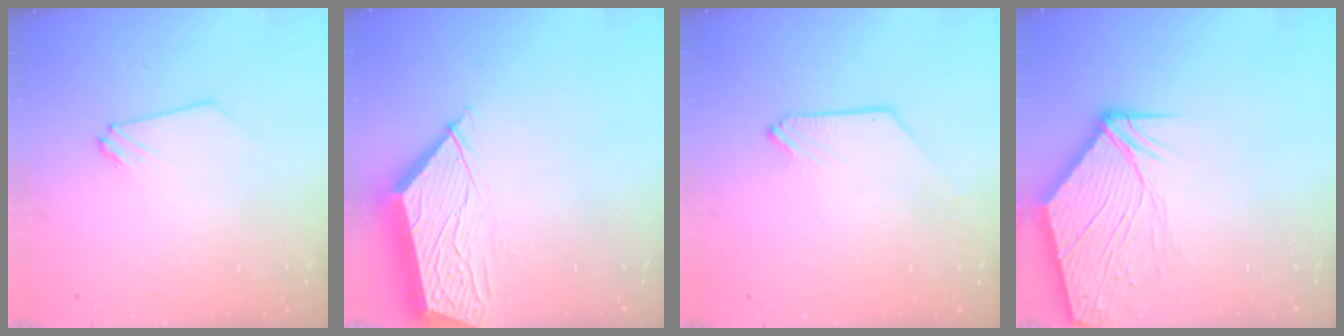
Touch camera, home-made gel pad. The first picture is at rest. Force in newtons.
{"total": 5.4, "press": 5.4, "slide": 0.7}
{"total": 0.0}
{"total": 11.1, "press": 10.9, "slide": 1.6}